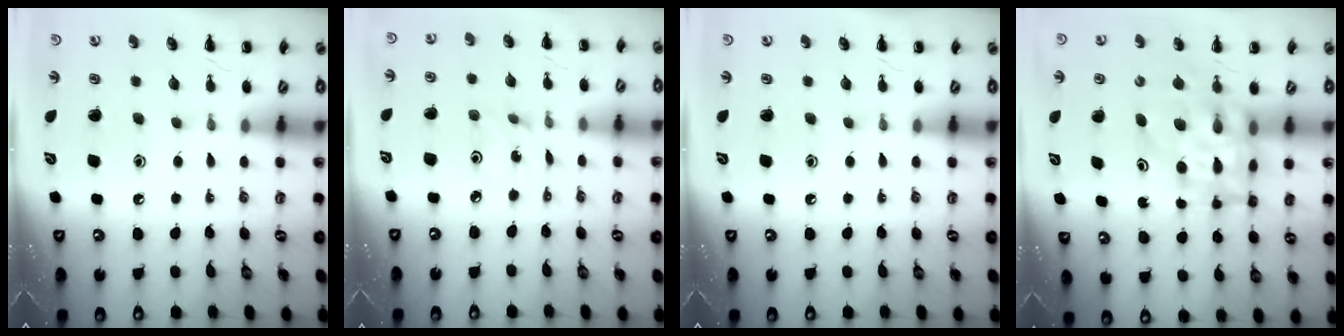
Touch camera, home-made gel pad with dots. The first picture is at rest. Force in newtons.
{"total": 1.0, "press": 1.0, "slide": 0.3}
{"total": 0.0}
{"total": 12.1, "press": 11.5, "slide": 3.6}